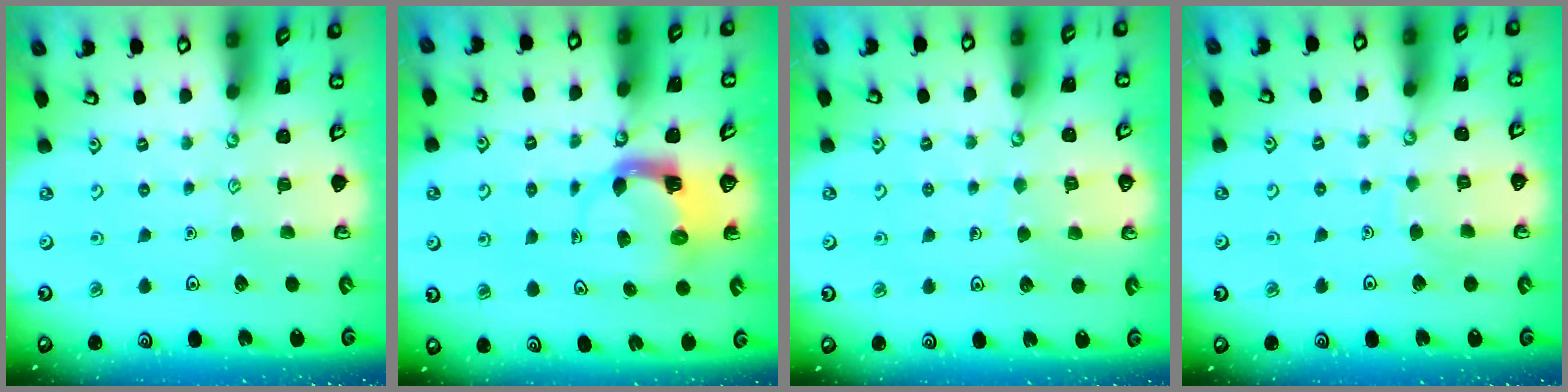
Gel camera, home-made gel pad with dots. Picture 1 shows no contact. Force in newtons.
{"total": 3.9, "press": 3.9, "slide": 0.6}
{"total": 5.1, "press": 5.1, "slide": 0.4}
{"total": 5.2, "press": 5.1, "slide": 0.4}